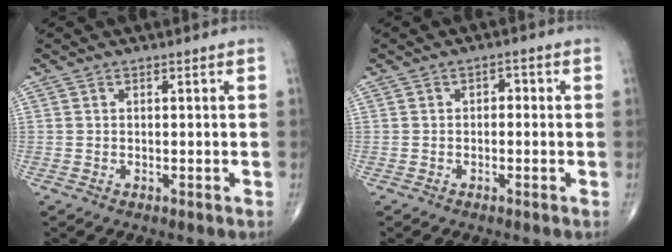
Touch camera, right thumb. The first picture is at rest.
{"total": 1.7, "force": [-0.1, 1.2, 1.2], "torque": [-0.004, 0.007, -0.010]}